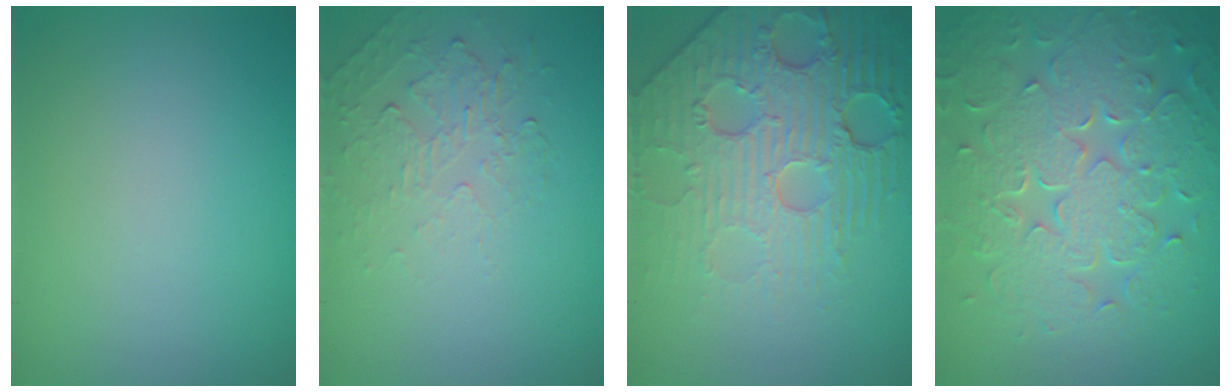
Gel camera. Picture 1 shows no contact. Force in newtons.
{"total": 2.1, "press": 0.9, "slide": 1.9}
{"total": 6.2, "press": 5.3, "slide": 3.4}
{"total": 8.9, "press": 6.2, "slide": 6.4}